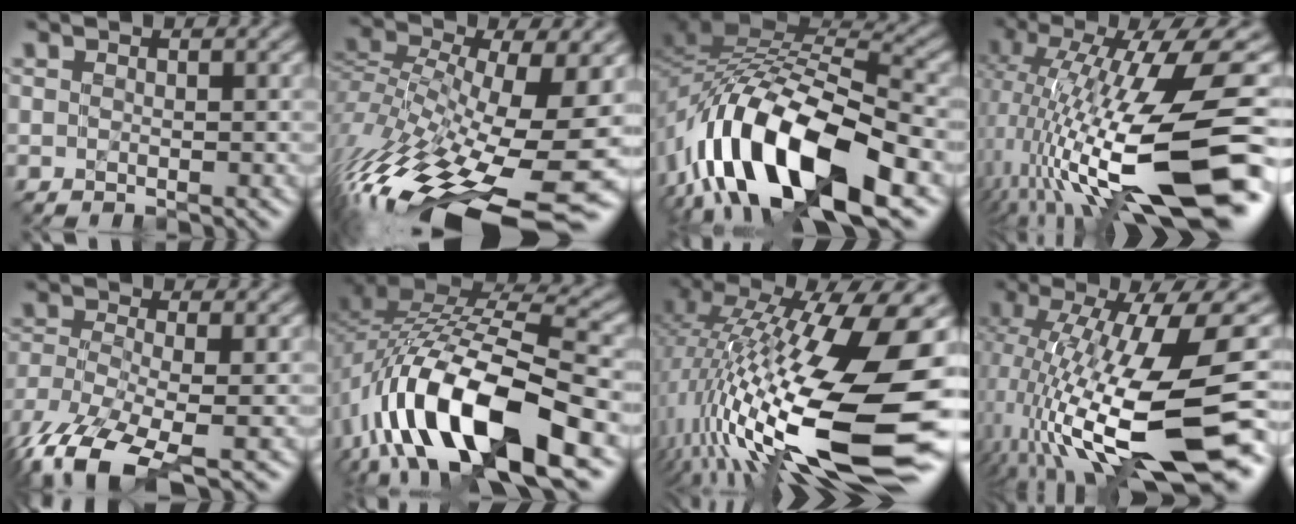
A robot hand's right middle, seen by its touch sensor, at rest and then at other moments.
{"total": 15.3, "force": [-6.1, 6.1, 12.6], "torque": [-0.259, -0.005, -0.106]}
{"total": 15.0, "force": [-6.8, 6.3, 11.8], "torque": [-0.218, 0.010, -0.128]}
{"total": 14.5, "force": [-1.9, 4.3, 13.7], "torque": [-0.238, -0.001, -0.028]}
{"total": 9.2, "force": [-6.0, 2.9, 6.4], "torque": [-0.144, -0.017, -0.118]}
{"total": 15.1, "force": [-5.9, 6.6, 12.3], "torque": [-0.237, 0.000, -0.101]}
{"total": 17.9, "force": [-1.9, 5.3, 17.0], "torque": [-0.315, 0.013, -0.045]}
{"total": 14.6, "force": [-2.9, 4.7, 13.5], "torque": [-0.243, -0.020, -0.033]}